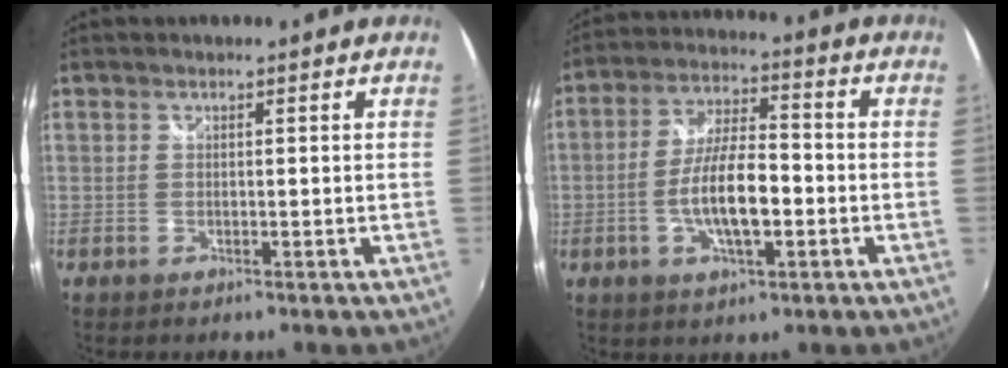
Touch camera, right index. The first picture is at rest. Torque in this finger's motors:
{"motor_torque": [1.16, -0.98, 0.90, 0.18]}